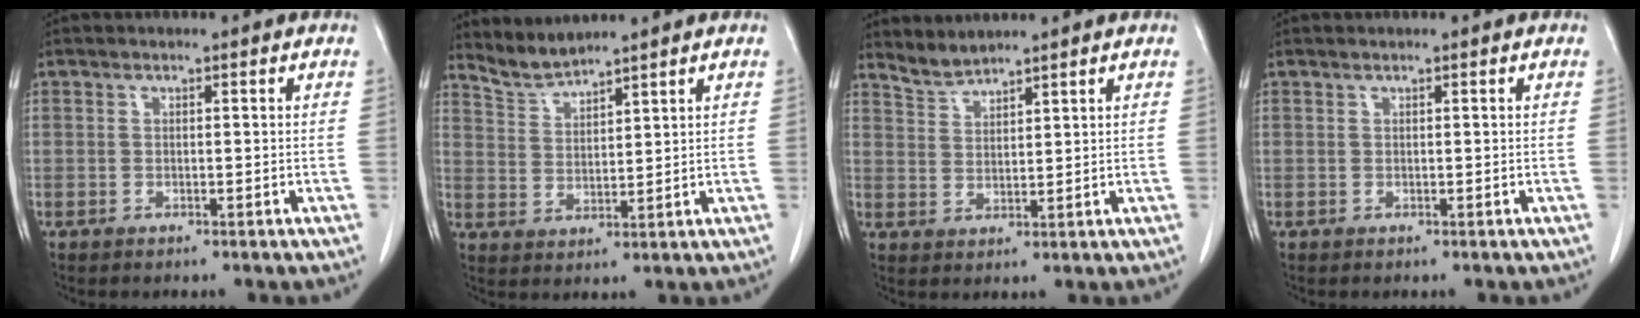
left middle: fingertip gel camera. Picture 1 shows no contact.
{"total": 4.0, "force": [4.0, -0.6, -0.2], "torque": [-0.002, -0.003, 0.087]}
{"total": 3.0, "force": [3.0, -0.1, -0.1], "torque": [-0.002, 0.001, 0.066]}
{"total": 0.0}